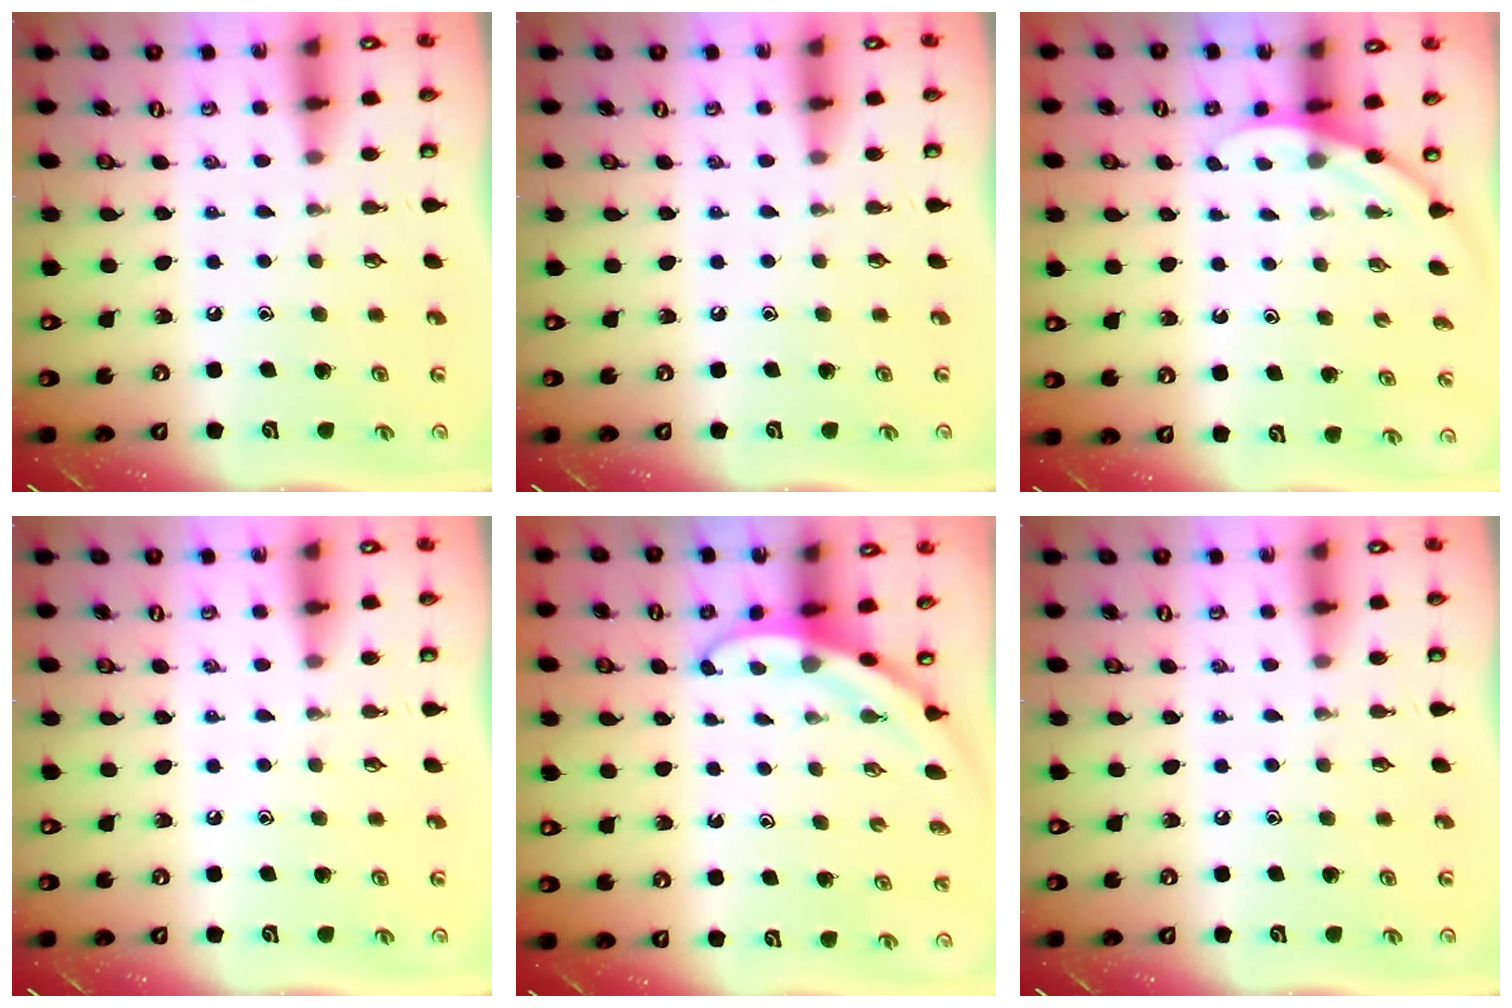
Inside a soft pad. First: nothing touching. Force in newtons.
{"total": 0.0}
{"total": 2.8, "press": 2.8, "slide": 0.1}
{"total": 0.0}
{"total": 3.5, "press": 3.5, "slide": 0.1}
{"total": 0.0}